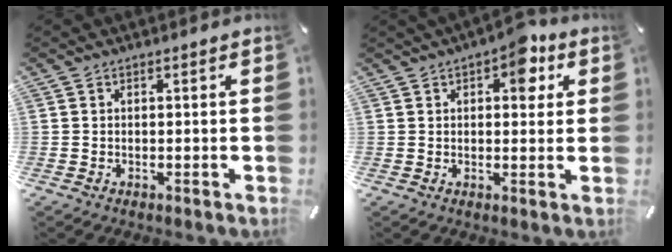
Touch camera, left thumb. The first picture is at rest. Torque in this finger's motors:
{"motor_torque": [1.34, 1.44, 0.96, -0.62, 0.23]}